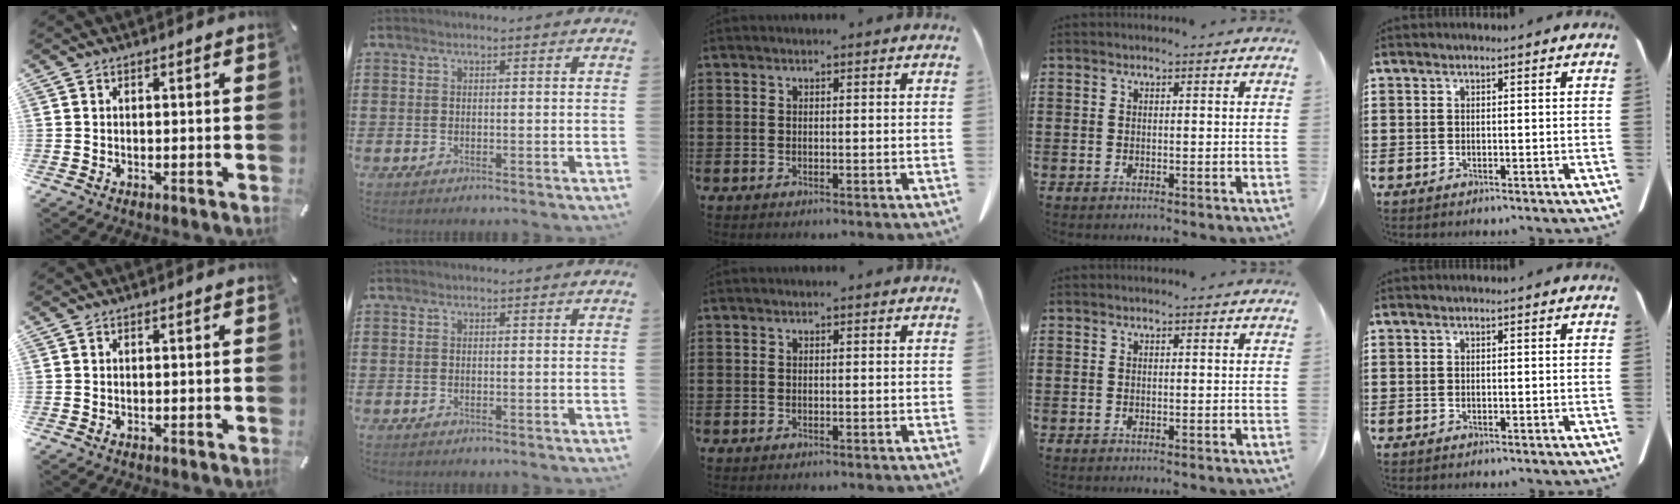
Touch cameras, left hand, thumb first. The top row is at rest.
{}